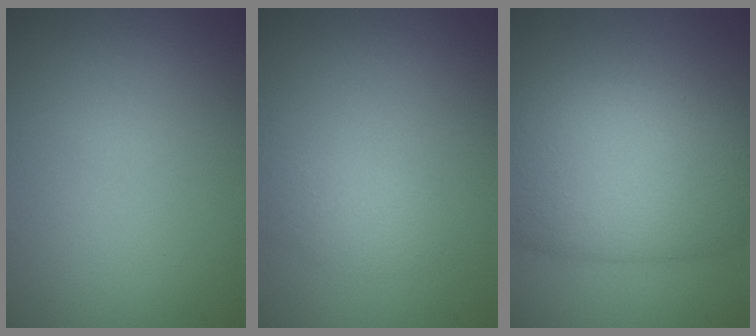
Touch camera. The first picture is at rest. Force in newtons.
{"total": 1.6, "press": 1.6, "slide": 0.1}
{"total": 11.5, "press": 11.5, "slide": 0.4}